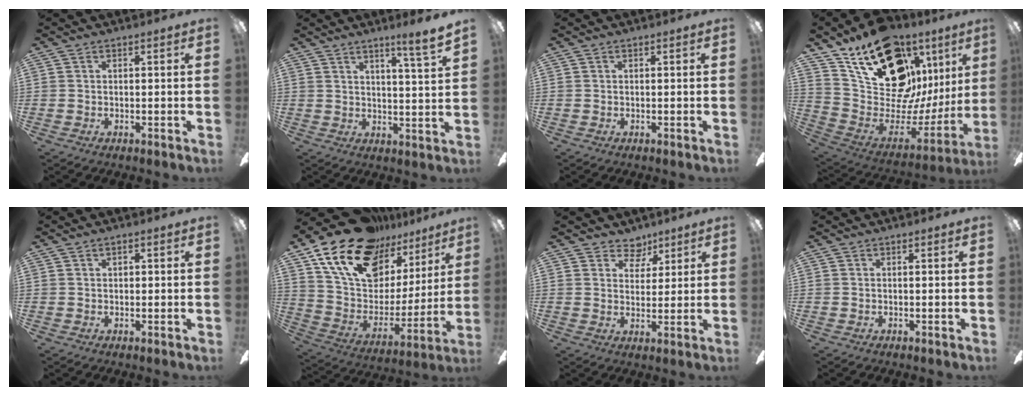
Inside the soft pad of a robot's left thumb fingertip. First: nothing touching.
{"total": 6.0, "force": [4.8, -0.5, 3.7], "torque": [-0.057, -0.032, 0.075]}
{"total": 0.0}
{"total": 24.4, "force": [14.9, 13.9, 13.4], "torque": [-0.199, -0.089, 0.290]}
{"total": 1.2, "force": [0.6, 0.6, 0.8], "torque": [-0.009, 0.000, 0.009]}
{"total": 21.6, "force": [14.8, 11.9, 10.3], "torque": [-0.186, -0.088, 0.272]}
{"total": 6.1, "force": [4.5, 3.9, 1.2], "torque": [-0.011, -0.025, 0.079]}
{"total": 0.0}